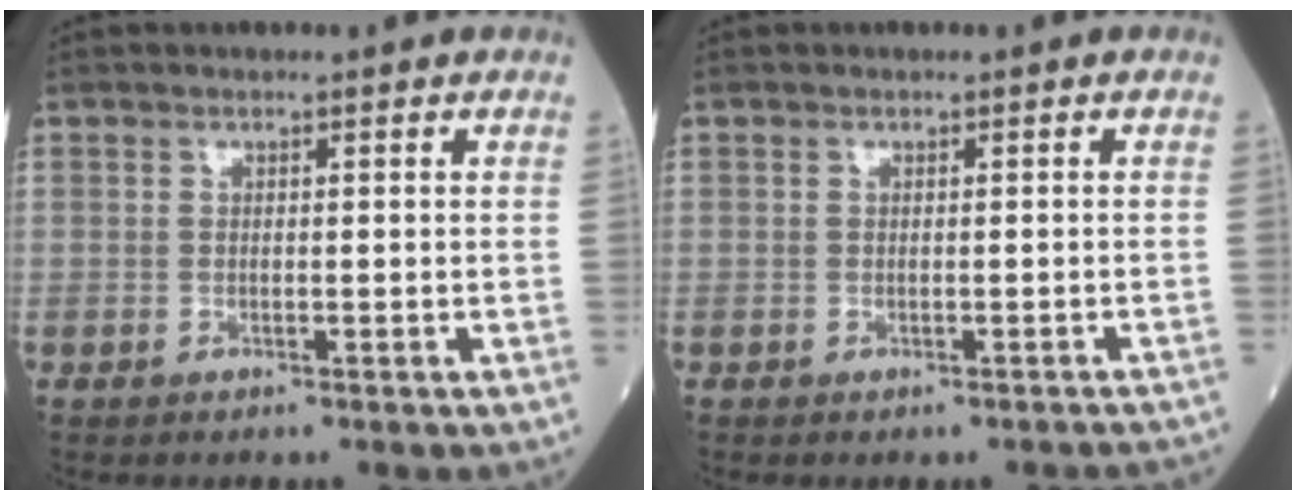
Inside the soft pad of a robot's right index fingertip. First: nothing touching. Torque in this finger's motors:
{"motor_torque": [0.58, -0.57, 0.26, 0.02]}